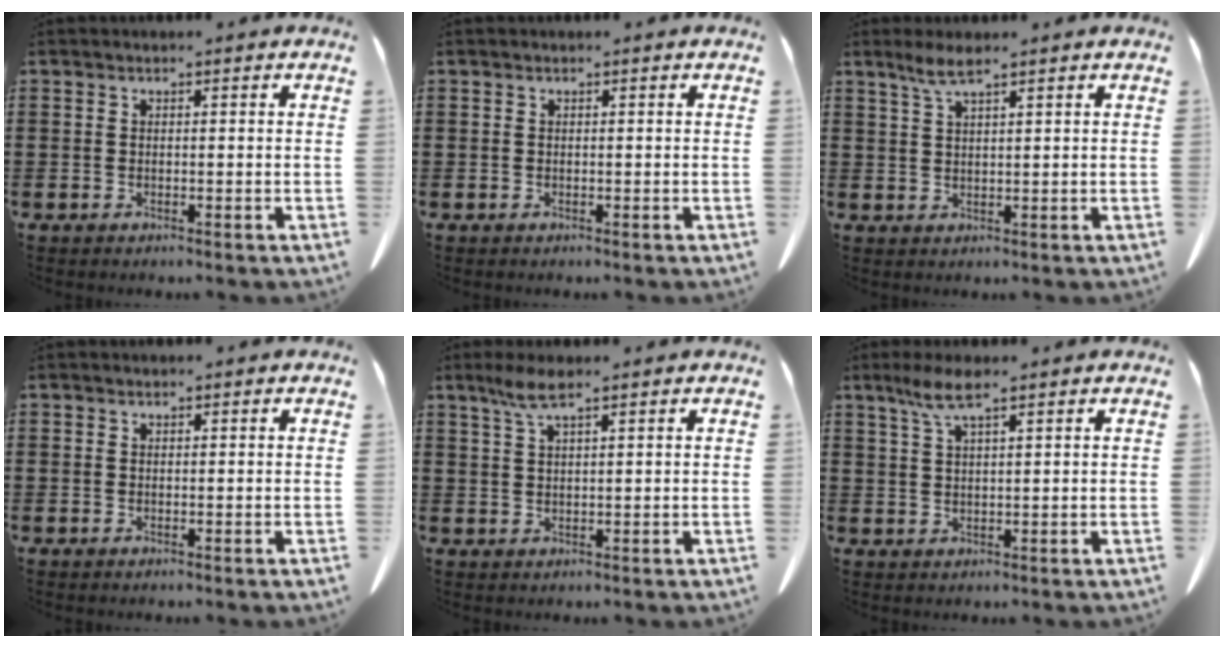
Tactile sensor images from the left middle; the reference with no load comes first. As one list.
[{"total": 0.0}, {"total": 3.2, "force": [2.2, 0.3, 2.3], "torque": [-0.050, 0.003, 0.039]}, {"total": 0.0}, {"total": 3.9, "force": [2.4, 0.6, 2.9], "torque": [-0.065, 0.003, 0.043]}, {"total": 4.8, "force": [2.9, 0.8, 3.7], "torque": [-0.080, 0.004, 0.051]}]